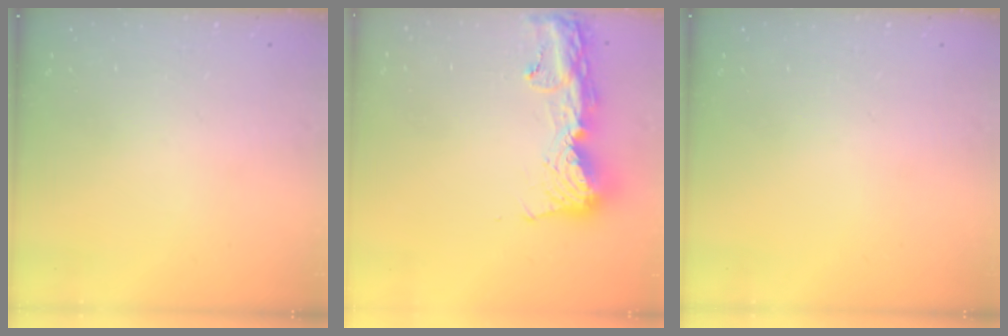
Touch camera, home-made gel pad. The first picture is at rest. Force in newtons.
{"total": 13.9, "press": 13.8, "slide": 1.2}
{"total": 0.0}